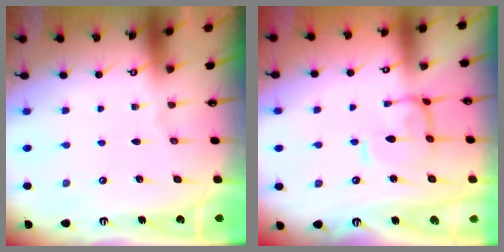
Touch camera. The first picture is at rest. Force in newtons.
{"total": 2.6, "press": 2.5, "slide": 0.6}